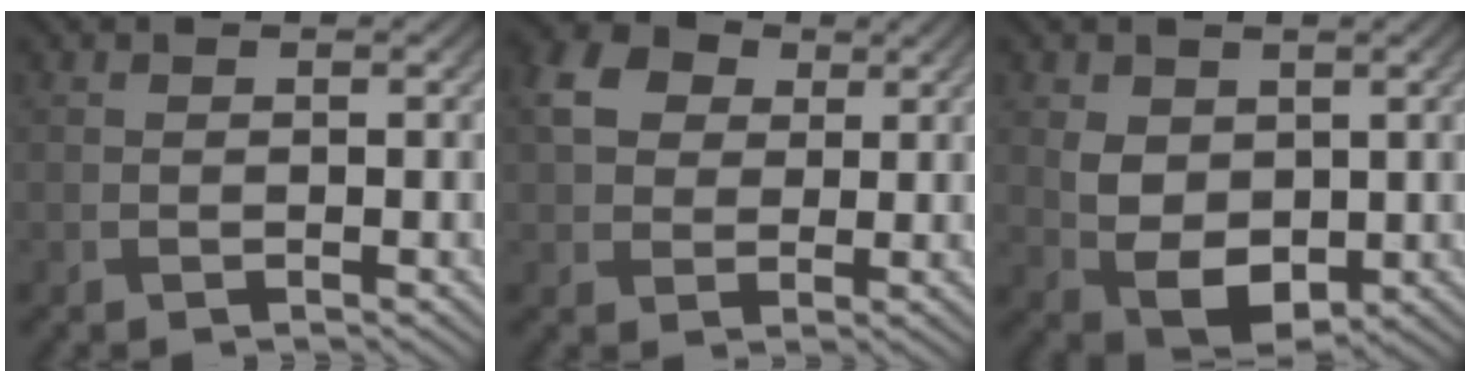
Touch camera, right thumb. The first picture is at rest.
{"total": 6.8, "force": [2.3, 5.3, 3.6], "torque": [-0.099, 0.013, 0.033]}
{"total": 6.0, "force": [0.9, 4.4, 4.1], "torque": [-0.093, -0.011, 0.025]}